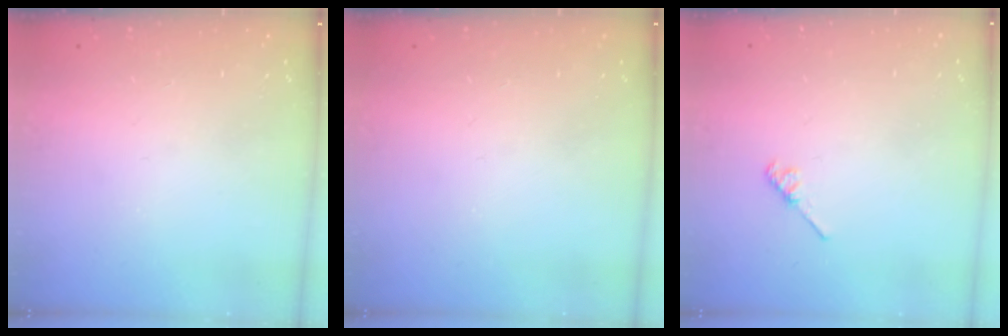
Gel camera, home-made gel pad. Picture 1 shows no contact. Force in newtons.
{"total": 0.0}
{"total": 2.7, "press": 2.7, "slide": 0.4}